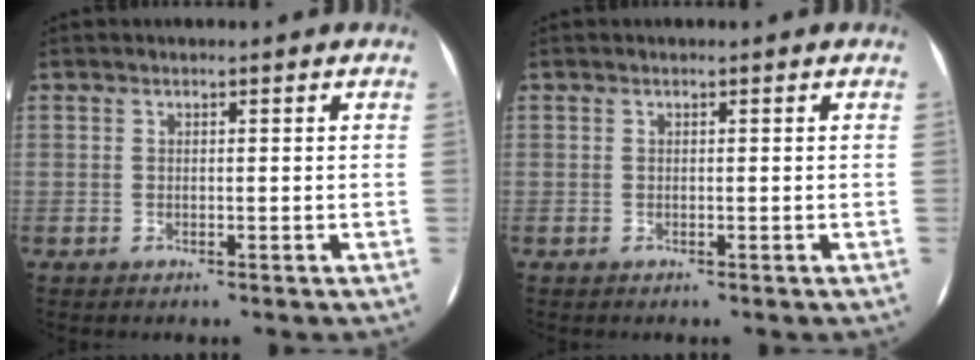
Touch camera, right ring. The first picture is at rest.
{"total": 0.0}